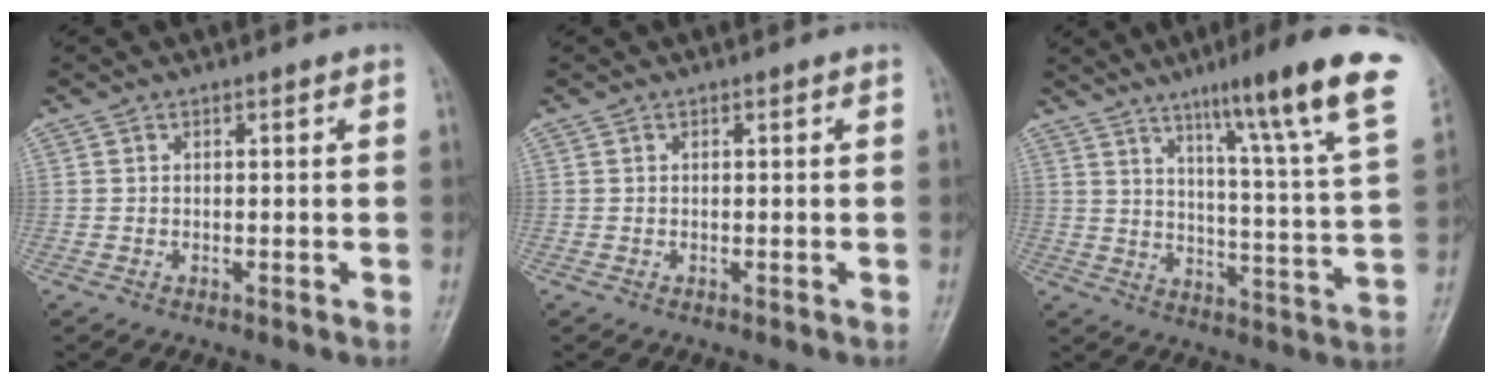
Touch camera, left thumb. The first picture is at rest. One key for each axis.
{"total": 0.0}
{"total": 21.3, "fx": 12.5, "fy": 2.0, "fz": 17.1, "tx": -0.224, "ty": -0.049, "tz": 0.172}